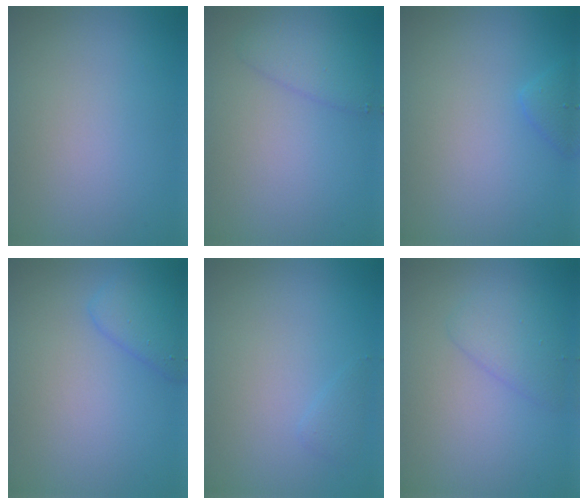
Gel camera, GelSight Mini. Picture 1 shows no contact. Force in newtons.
{"total": 2.3, "press": 2.3, "slide": 0.1}
{"total": 1.2, "press": 1.2, "slide": 0.1}
{"total": 1.8, "press": 1.8, "slide": 0.1}
{"total": 0.8, "press": 0.8, "slide": 0.0}
{"total": 2.2, "press": 2.2, "slide": 0.1}